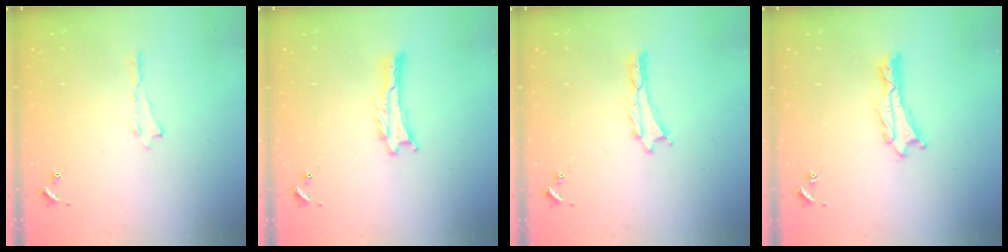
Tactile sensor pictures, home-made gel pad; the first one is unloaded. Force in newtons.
{"total": 0.0}
{"total": 0.0}
{"total": 1.1, "press": 1.1, "slide": 0.2}